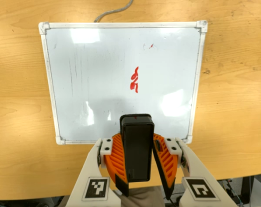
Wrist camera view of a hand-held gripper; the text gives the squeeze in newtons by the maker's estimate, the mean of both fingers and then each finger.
{"total": 9.2, "left": 9.2, "right": 9.2}